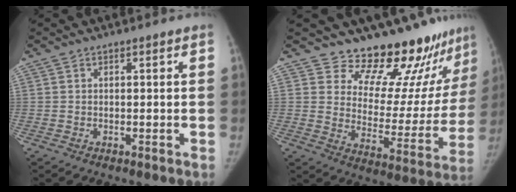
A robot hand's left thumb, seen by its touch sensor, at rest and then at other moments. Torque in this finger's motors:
{"motor_torque": [-0.03, 0.30, -0.06, 0.06, 0.00]}